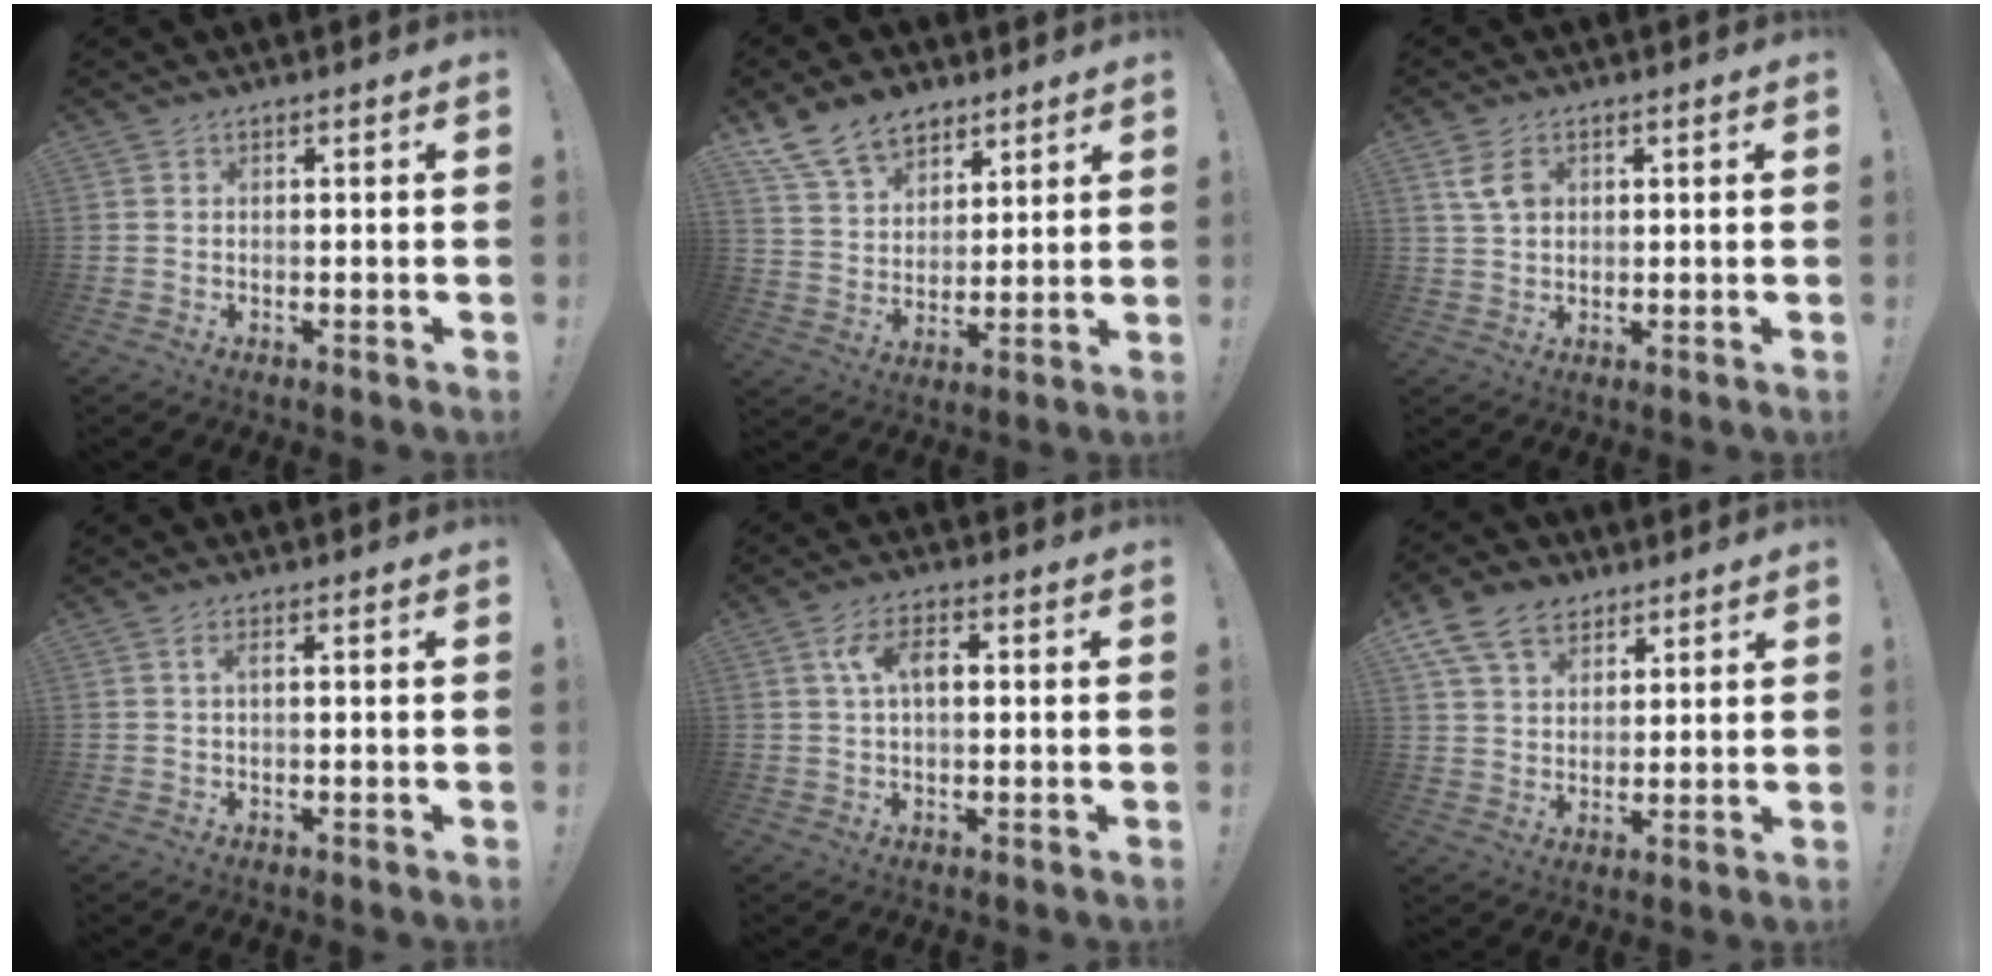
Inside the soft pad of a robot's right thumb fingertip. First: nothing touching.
{"total": 13.8, "force": [9.4, 8.7, 5.2], "torque": [-0.093, -0.056, 0.181]}
{"total": 5.7, "force": [2.1, 3.9, 3.5], "torque": [-0.067, -0.002, 0.039]}
{"total": 2.0, "force": [0.3, 0.4, 2.0], "torque": [-0.040, 0.006, 0.004]}
{"total": 7.0, "force": [1.3, 3.6, 5.8], "torque": [-0.111, 0.010, 0.021]}
{"total": 12.7, "force": [7.0, 9.0, 5.5], "torque": [-0.092, -0.030, 0.139]}